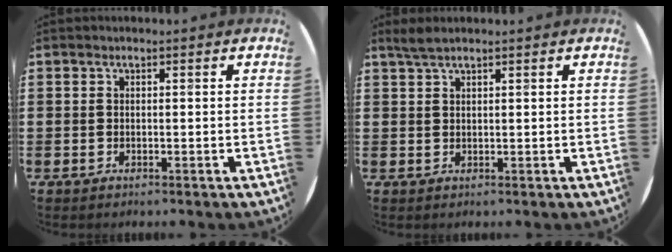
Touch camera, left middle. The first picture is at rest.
{"total": 1.8, "force": [1.5, 0.2, 1.0], "torque": [-0.020, 0.003, 0.026]}